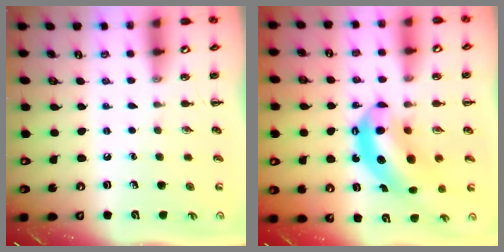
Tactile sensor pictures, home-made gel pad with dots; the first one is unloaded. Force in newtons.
{"total": 10.3, "press": 9.9, "slide": 2.5}